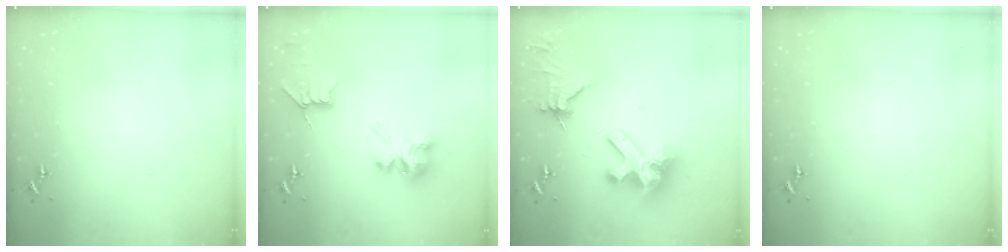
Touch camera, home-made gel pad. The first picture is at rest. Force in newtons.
{"total": 8.3, "press": 8.3, "slide": 0.1}
{"total": 15.6, "press": 15.4, "slide": 1.9}
{"total": 0.0}